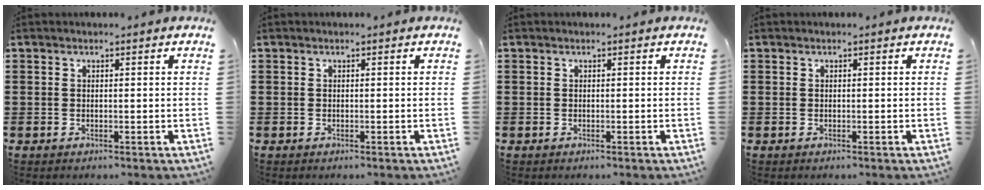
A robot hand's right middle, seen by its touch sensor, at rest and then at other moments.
{"total": 0.0}
{"total": 0.0}
{"total": 0.0}